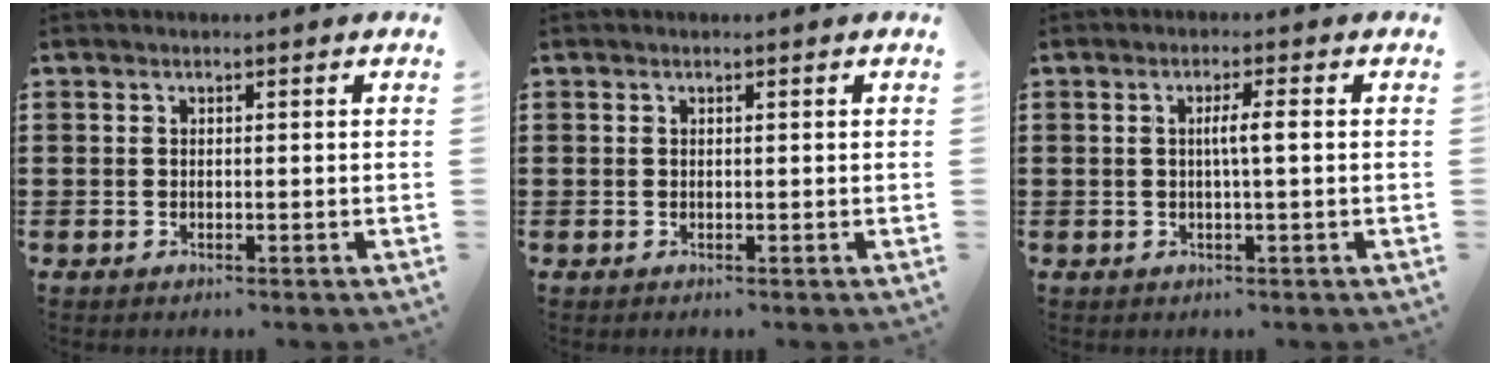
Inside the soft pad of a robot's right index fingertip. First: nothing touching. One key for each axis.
{"total": 0.0}
{"total": 2.8, "fx": 0.0, "fy": 0.0, "fz": 2.8, "tx": -0.050, "ty": -0.002, "tz": -0.004}